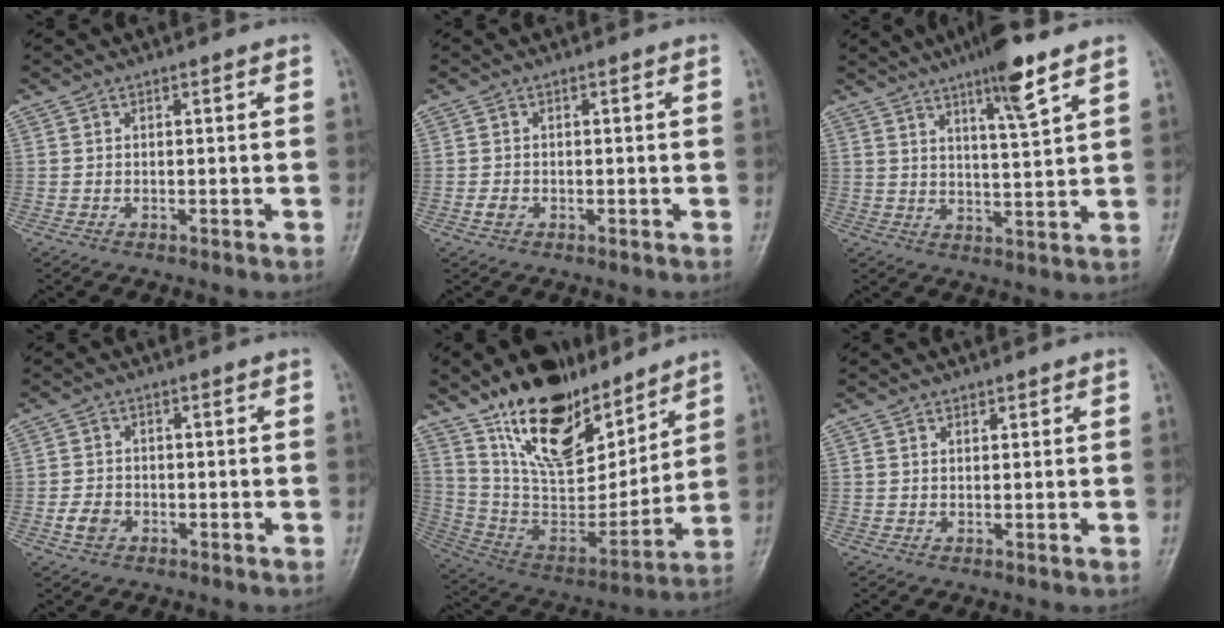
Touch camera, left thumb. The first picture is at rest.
{"total": 1.6, "force": [-0.5, 1.3, 0.8], "torque": [-0.012, 0.003, -0.011]}
{"total": 9.0, "force": [5.7, 0.9, 6.9], "torque": [-0.109, -0.032, 0.092]}
{"total": 3.2, "force": [-1.3, 2.4, 1.6], "torque": [-0.027, 0.006, -0.024]}
{"total": 24.3, "force": [15.7, 11.4, 14.6], "torque": [-0.195, -0.079, 0.284]}
{"total": 1.1, "force": [0.8, 0.7, 0.3], "torque": [0.004, -0.005, 0.010]}